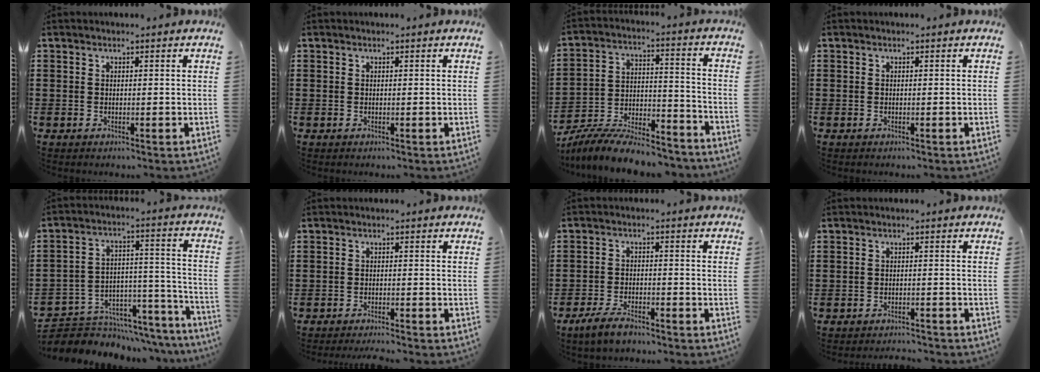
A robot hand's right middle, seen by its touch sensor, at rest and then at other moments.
{"total": 0.0}
{"total": 9.7, "force": [-9.2, 1.2, 3.0], "torque": [-0.053, 0.016, -0.182]}
{"total": 0.0}
{"total": 5.6, "force": [-5.0, 2.4, 0.4], "torque": [-0.011, 0.006, -0.098]}
{"total": 1.7, "force": [-1.6, -0.2, 0.3], "torque": [-0.006, 0.002, -0.032]}
{"total": 3.9, "force": [-3.1, 1.2, 2.1], "torque": [-0.048, 0.004, -0.063]}
{"total": 1.8, "force": [-1.8, 0.1, 0.1], "torque": [-0.007, 0.001, -0.039]}